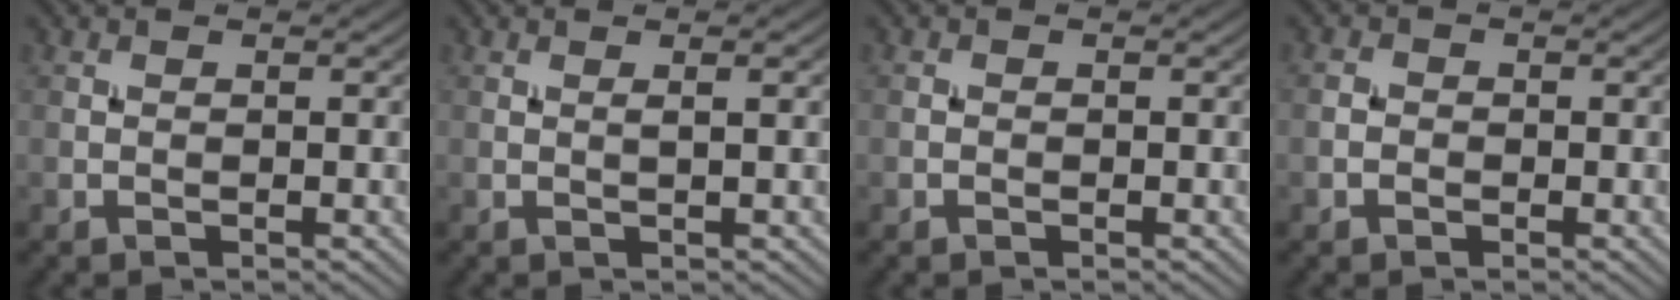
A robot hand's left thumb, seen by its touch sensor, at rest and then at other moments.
{"total": 1.4, "force": [0.5, 0.0, 1.3], "torque": [-0.025, 0.007, 0.005]}
{"total": 0.0}
{"total": 1.2, "force": [-0.5, 1.0, 0.4], "torque": [-0.005, 0.001, -0.013]}